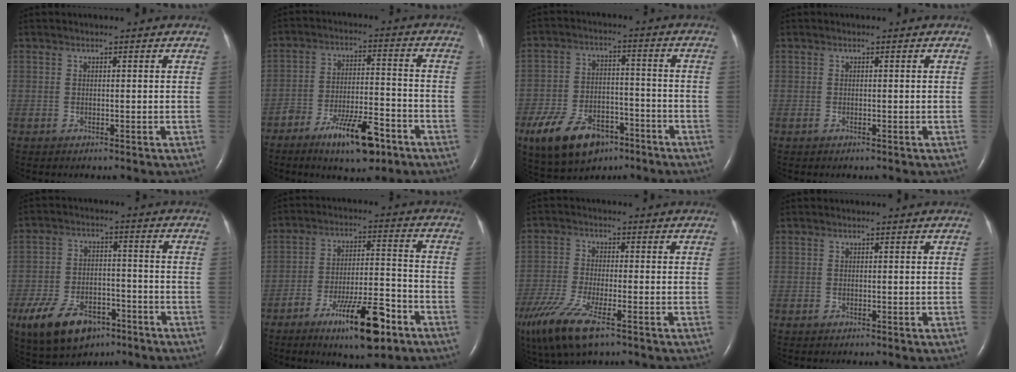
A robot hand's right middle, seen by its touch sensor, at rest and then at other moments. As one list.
[{"total": 10.4, "force": [-6.6, 2.9, 7.5], "torque": [-0.128, 0.001, -0.107]}, {"total": 13.1, "force": [-7.8, 7.1, 7.7], "torque": [-0.152, 0.002, -0.129]}, {"total": 0.0}, {"total": 12.0, "force": [-7.1, 6.5, 7.2], "torque": [-0.142, -0.001, -0.115]}, {"total": 12.6, "force": [-7.6, 2.6, 9.8], "torque": [-0.161, -0.003, -0.119]}, {"total": 13.2, "force": [-8.3, 3.5, 9.7], "torque": [-0.220, -0.037, -0.151]}, {"total": 0.0}]